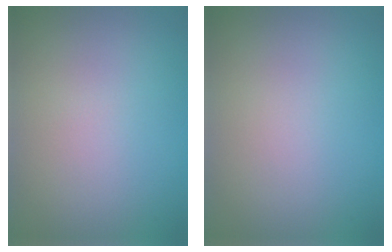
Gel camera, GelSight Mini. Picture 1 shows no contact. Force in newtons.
{"total": 0.0}